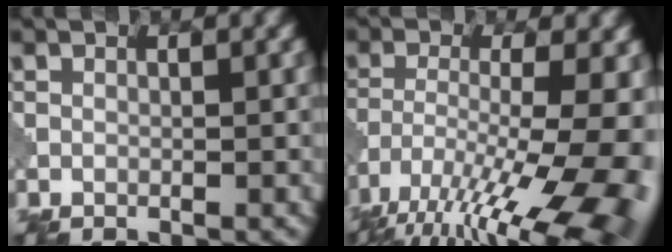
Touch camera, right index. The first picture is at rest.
{"total": 16.8, "force": [-9.9, 5.3, 12.6], "torque": [-0.202, -0.035, -0.136]}